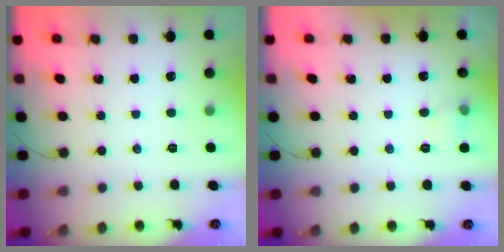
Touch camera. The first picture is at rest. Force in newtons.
{"total": 4.8, "press": 4.5, "slide": 1.6}